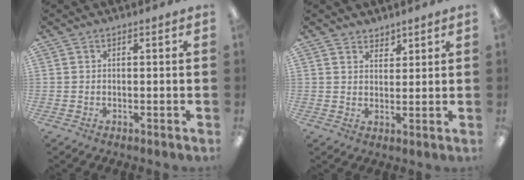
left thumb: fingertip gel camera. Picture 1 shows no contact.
{"total": 3.0, "force": [2.6, 1.4, -0.3], "torque": [0.008, -0.014, 0.049]}